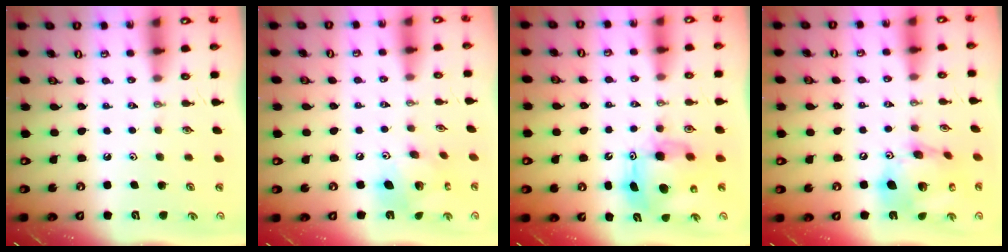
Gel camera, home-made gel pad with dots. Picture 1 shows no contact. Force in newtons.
{"total": 13.0, "press": 13.0, "slide": 1.2}
{"total": 11.1, "press": 11.1, "slide": 1.1}
{"total": 17.9, "press": 17.7, "slide": 2.1}